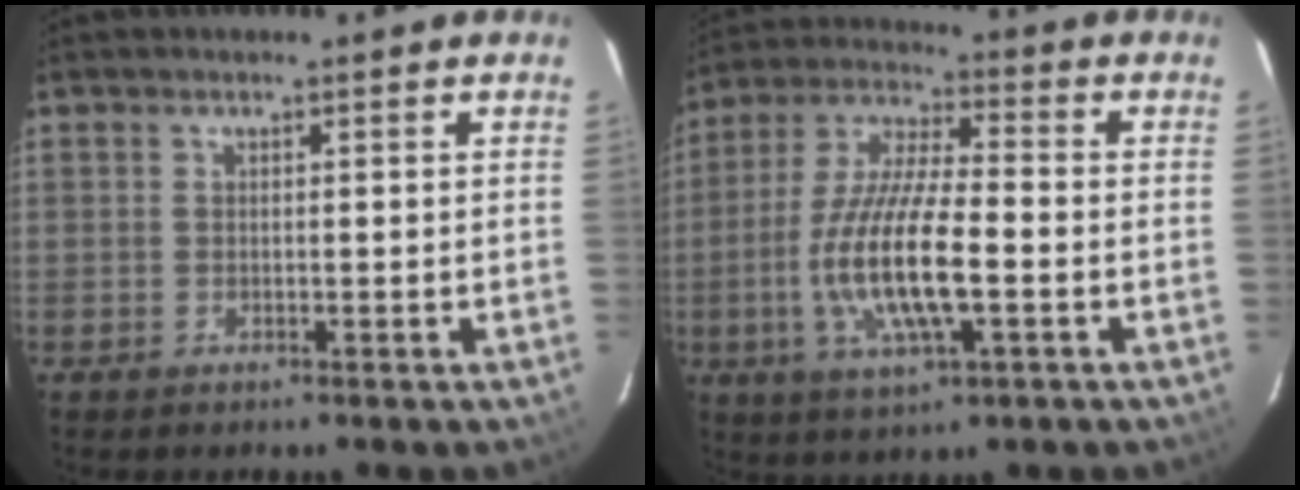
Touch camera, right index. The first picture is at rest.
{"total": 15.2, "force": [-3.6, 4.0, 14.2], "torque": [-0.292, -0.009, -0.069]}